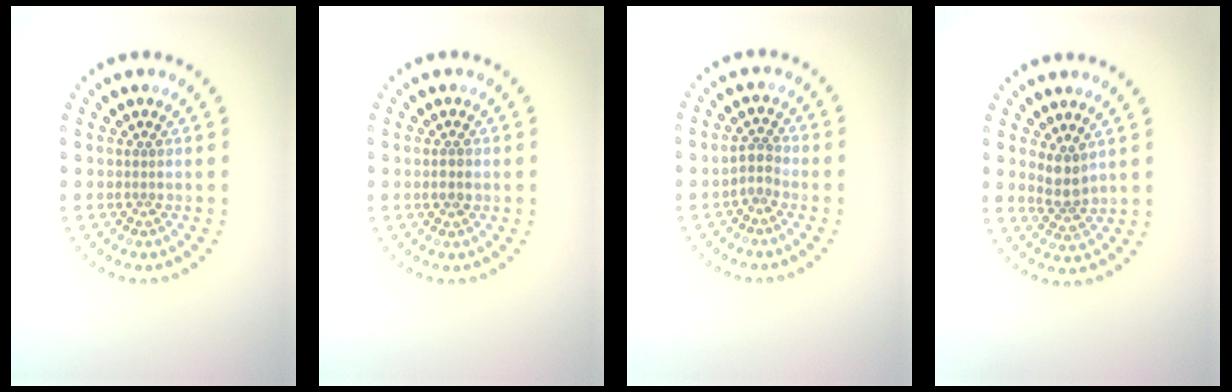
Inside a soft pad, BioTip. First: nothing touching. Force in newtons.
{"total": 1.2, "press": 1.2, "slide": 0.1}
{"total": 1.7, "press": 1.4, "slide": 1.0}
{"total": 2.6, "press": 2.2, "slide": 1.5}